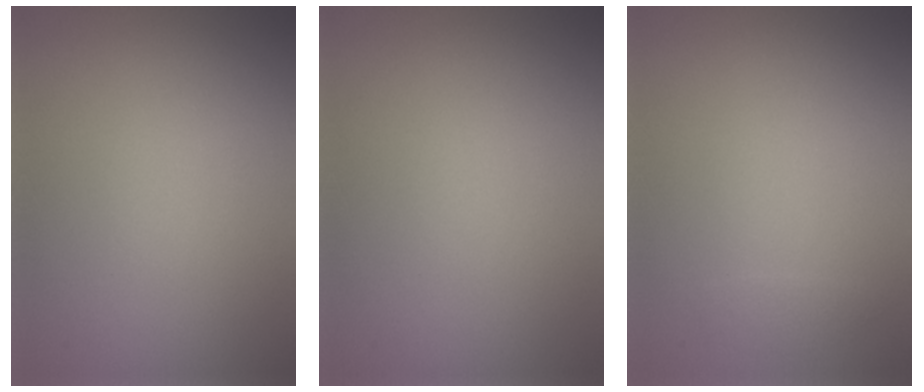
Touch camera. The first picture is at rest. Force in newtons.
{"total": 0.0}
{"total": 0.6, "press": 0.6, "slide": 0.0}